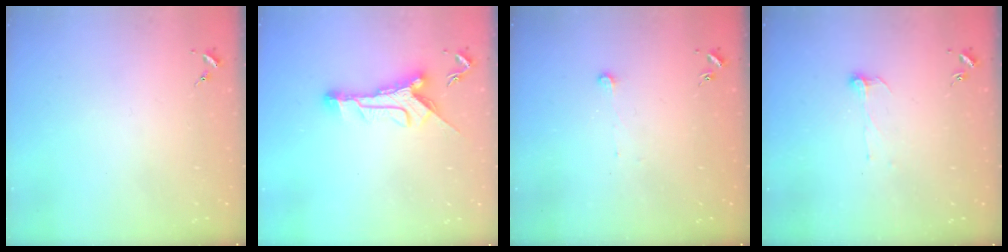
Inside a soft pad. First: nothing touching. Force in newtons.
{"total": 10.2, "press": 10.2, "slide": 0.7}
{"total": 3.7, "press": 3.6, "slide": 0.3}
{"total": 6.0, "press": 6.0, "slide": 0.5}